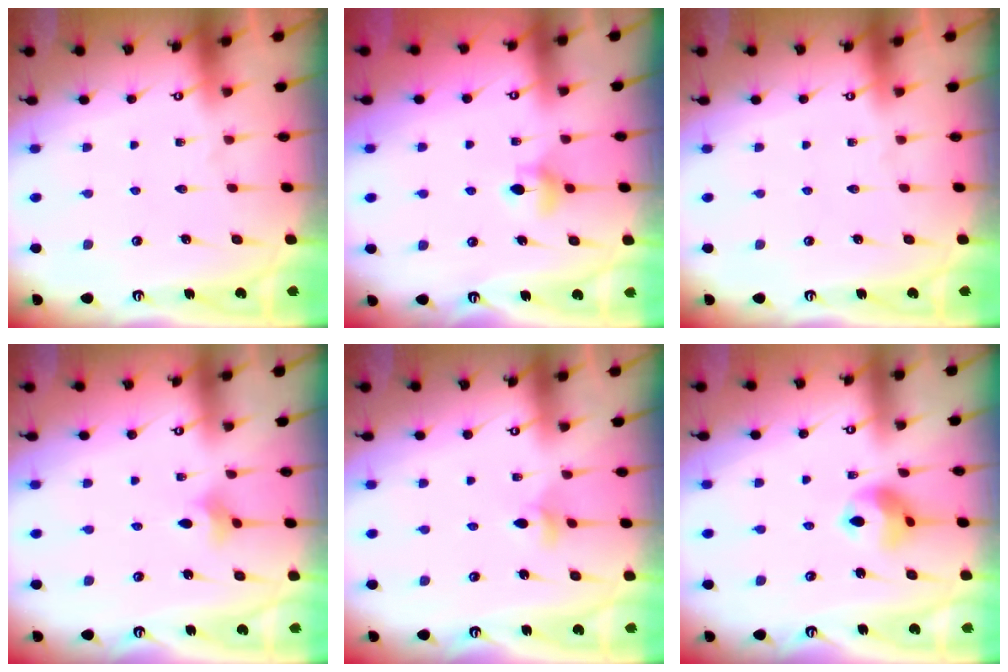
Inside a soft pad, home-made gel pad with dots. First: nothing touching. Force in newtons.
{"total": 5.4, "press": 5.4, "slide": 0.5}
{"total": 0.0}
{"total": 3.2, "press": 3.1, "slide": 0.6}
{"total": 3.9, "press": 3.9, "slide": 0.5}
{"total": 9.4, "press": 9.4, "slide": 0.5}